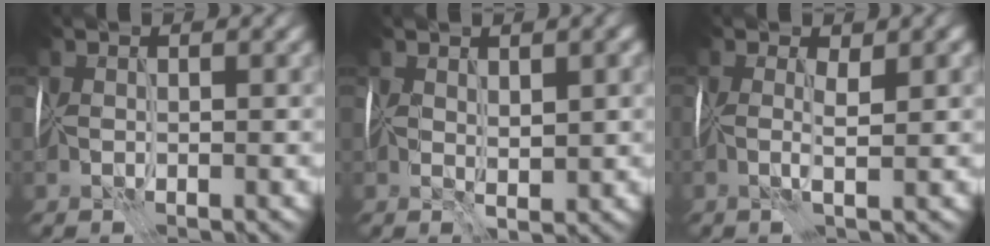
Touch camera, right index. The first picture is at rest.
{"total": 1.9, "force": [0.7, 1.2, 1.4], "torque": [-0.023, -0.003, 0.018]}
{"total": 1.6, "force": [0.6, 0.0, 1.5], "torque": [-0.031, 0.002, 0.008]}